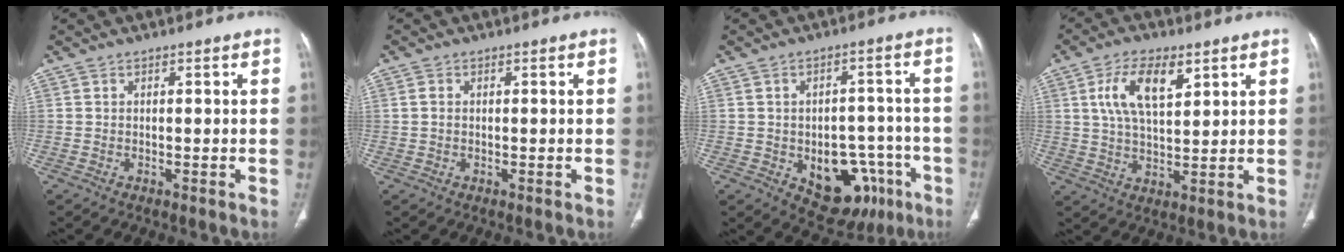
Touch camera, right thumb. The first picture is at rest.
{"total": 1.4, "force": [0.2, 1.0, 0.9], "torque": [-0.021, 0.003, 0.005]}
{"total": 14.2, "force": [-5.6, 9.3, 9.3], "torque": [-0.078, 0.036, -0.062]}
{"total": 10.5, "force": [4.4, 4.9, 8.2], "torque": [-0.144, -0.011, 0.083]}